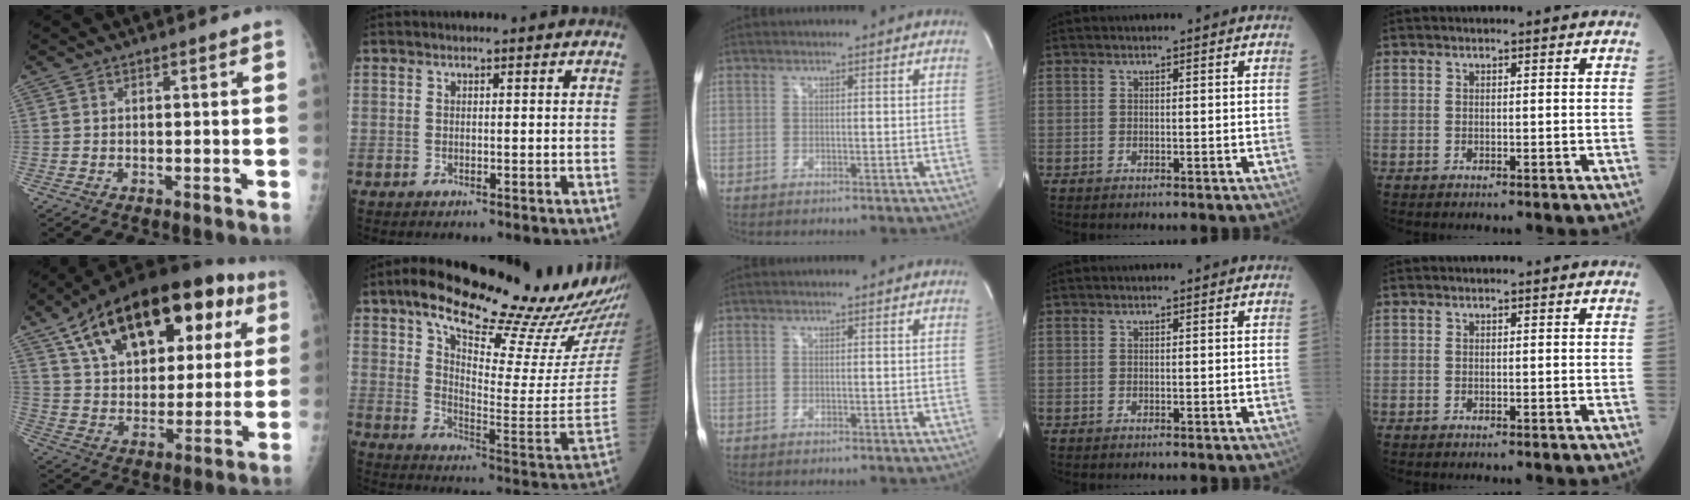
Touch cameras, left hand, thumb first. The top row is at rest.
{"thumb": {"total": 27.6, "force": [12.4, 15.1, 19.5], "torque": [-0.271, 0.019, 0.197]}, "index": {"total": 27.1, "force": [22.7, 2.2, 14.6], "torque": [-0.233, -0.064, 0.304]}}